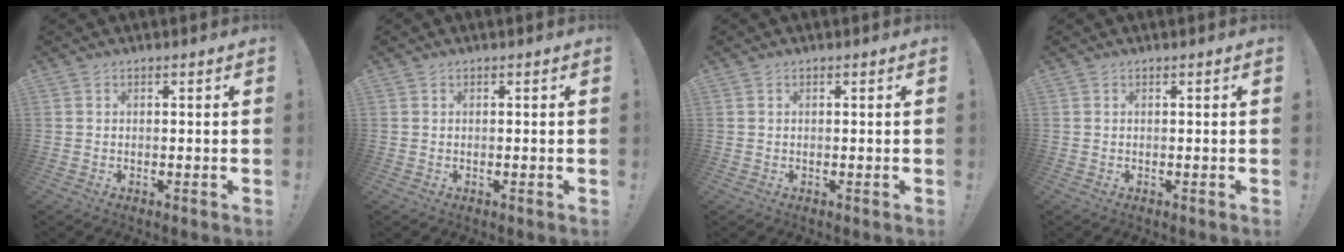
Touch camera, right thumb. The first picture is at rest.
{"total": 0.0}
{"total": 0.0}
{"total": 0.0}